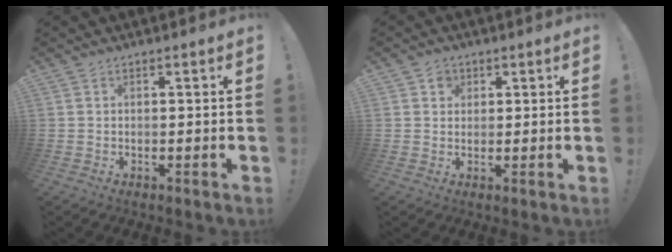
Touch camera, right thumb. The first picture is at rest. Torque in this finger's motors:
{"motor_torque": [-0.04, -0.08, 0.11, -0.02, 0.00]}